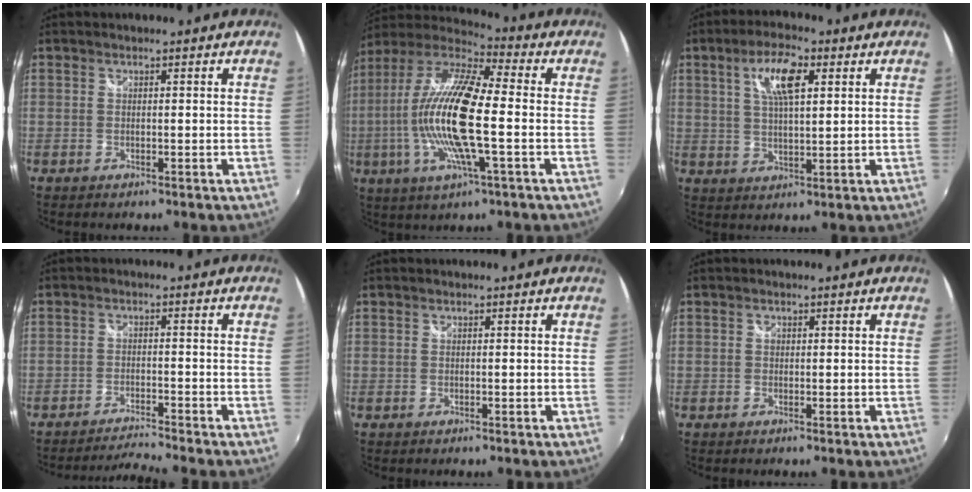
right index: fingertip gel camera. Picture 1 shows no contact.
{"total": 19.0, "force": [-1.8, 3.6, 18.6], "torque": [-0.345, -0.008, -0.047]}
{"total": 8.5, "force": [3.3, 2.9, 7.3], "torque": [-0.134, 0.011, 0.059]}
{"total": 5.4, "force": [-5.2, -1.0, 1.1], "torque": [-0.038, 0.003, -0.090]}
{"total": 0.0}
{"total": 0.6, "force": [0.1, 0.6, 0.1], "torque": [0.000, 0.001, -0.001]}